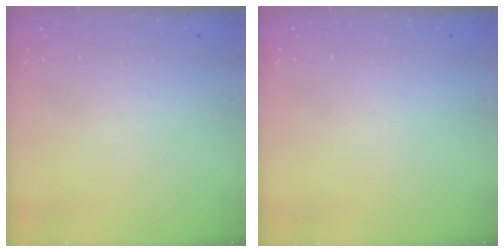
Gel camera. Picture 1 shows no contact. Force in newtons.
{"total": 0.0}